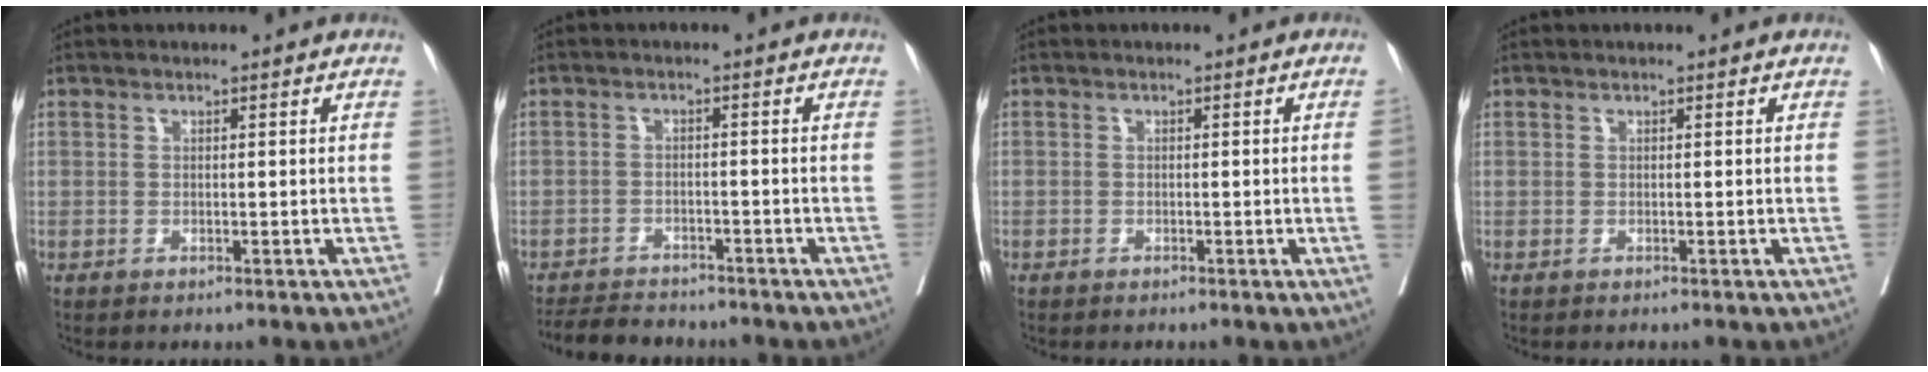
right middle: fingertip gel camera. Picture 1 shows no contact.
{"total": 6.4, "force": [-6.1, 1.5, 1.4], "torque": [-0.018, -0.012, -0.094]}
{"total": 1.1, "force": [-0.3, -0.4, 1.0], "torque": [-0.011, 0.000, -0.005]}
{"total": 0.0}